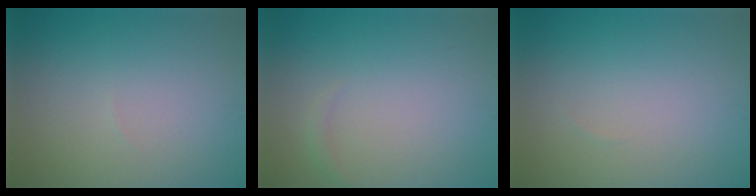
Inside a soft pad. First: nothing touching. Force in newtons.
{"total": 0.7, "press": 0.7, "slide": 0.2}
{"total": 0.0}